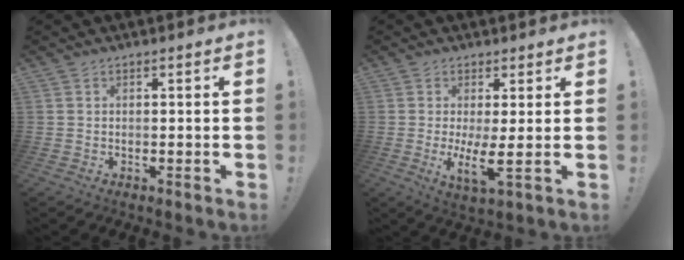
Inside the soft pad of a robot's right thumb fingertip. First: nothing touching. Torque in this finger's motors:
{"motor_torque": [0.11, 0.15, 0.40, 0.30, 0.20]}